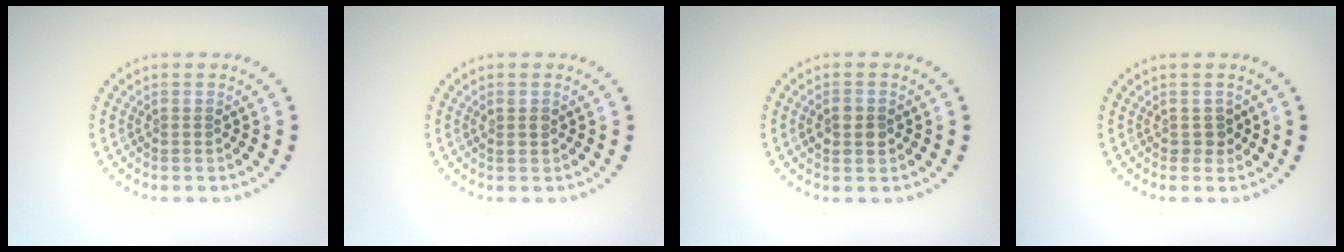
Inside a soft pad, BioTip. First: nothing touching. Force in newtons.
{"total": 0.9, "press": 0.8, "slide": 0.3}
{"total": 2.5, "press": 2.5, "slide": 0.1}
{"total": 1.2, "press": 1.0, "slide": 0.5}